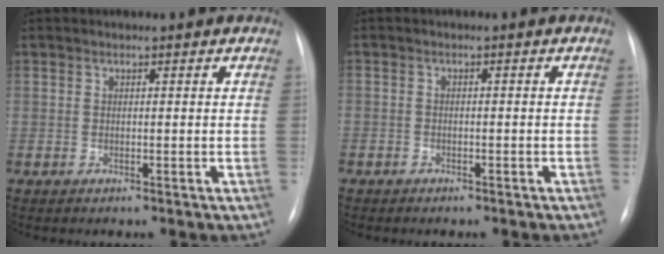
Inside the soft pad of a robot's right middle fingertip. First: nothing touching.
{"total": 2.2, "force": [-1.7, 1.3, 0.6], "torque": [-0.013, 0.004, -0.019]}